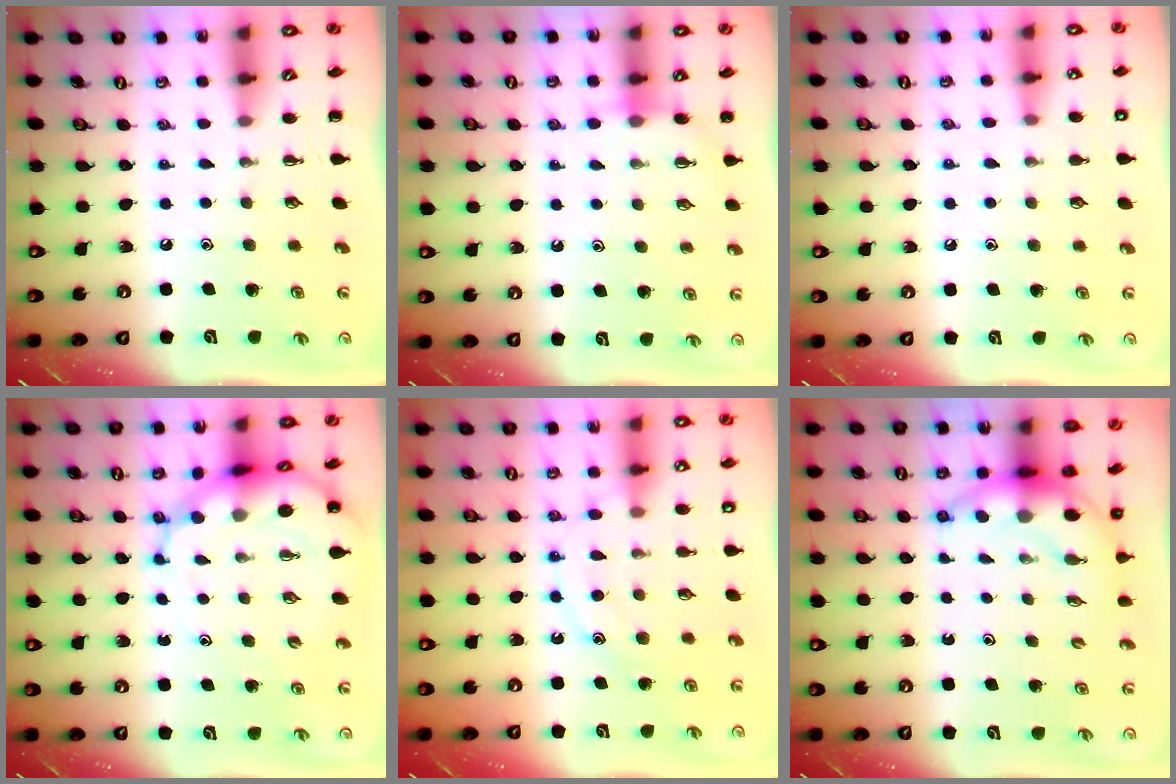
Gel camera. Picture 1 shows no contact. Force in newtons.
{"total": 4.9, "press": 4.8, "slide": 1.0}
{"total": 7.0, "press": 6.7, "slide": 2.0}
{"total": 9.3, "press": 8.8, "slide": 2.8}
{"total": 11.5, "press": 11.5, "slide": 0.8}
{"total": 6.7, "press": 6.4, "slide": 1.8}